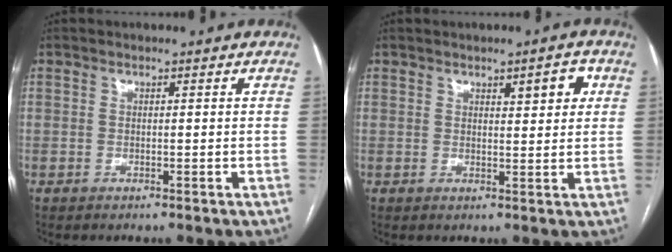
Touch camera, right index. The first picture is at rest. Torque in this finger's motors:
{"motor_torque": [0.11, 0.05, 0.03, 0.03]}